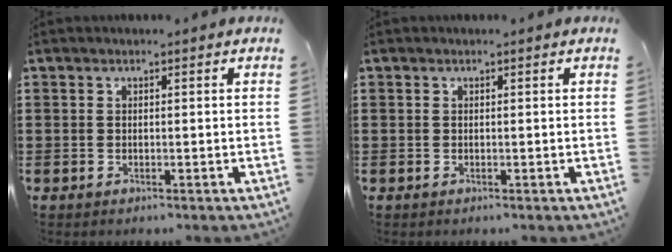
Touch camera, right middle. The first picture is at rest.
{"total": 0.0}